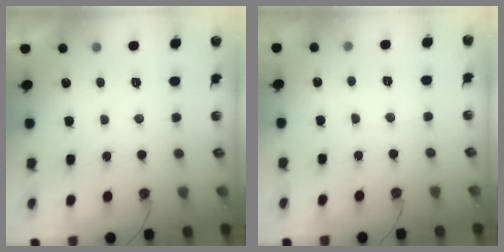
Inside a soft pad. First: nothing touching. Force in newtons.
{"total": 4.3, "press": 4.2, "slide": 0.6}